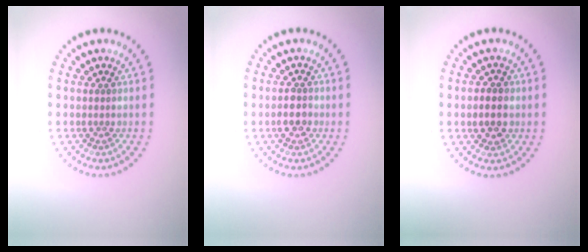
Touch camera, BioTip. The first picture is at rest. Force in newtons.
{"total": 1.7, "press": 1.7, "slide": 0.2}
{"total": 2.5, "press": 2.5, "slide": 0.2}